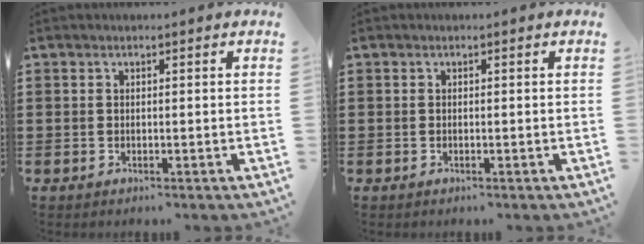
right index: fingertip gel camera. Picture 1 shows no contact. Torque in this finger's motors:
{"motor_torque": [0.53, 1.61, 0.00, 0.00]}